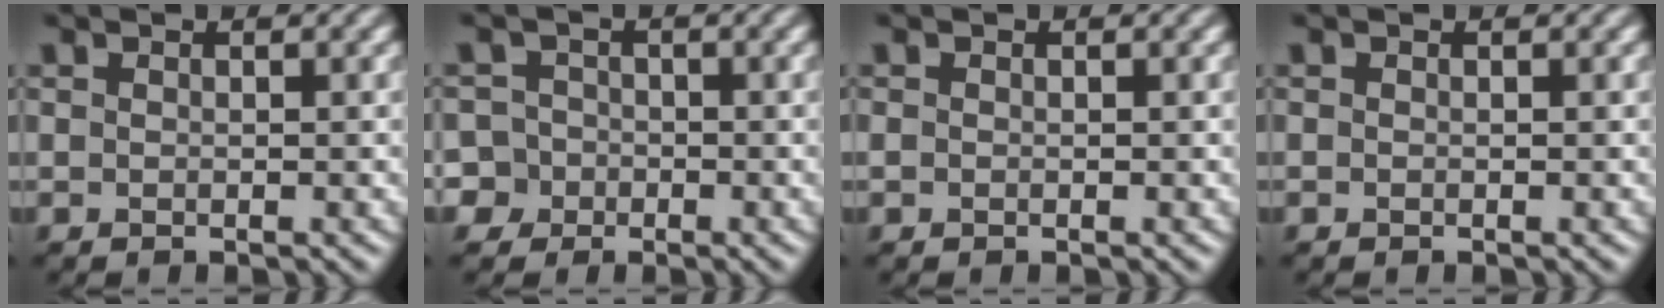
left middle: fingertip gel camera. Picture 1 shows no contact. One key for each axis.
{"total": 4.9, "fx": -1.7, "fy": 4.5, "fz": 1.0, "tx": -0.008, "ty": 0.022, "tz": -0.064}
{"total": 0.0}
{"total": 0.0}